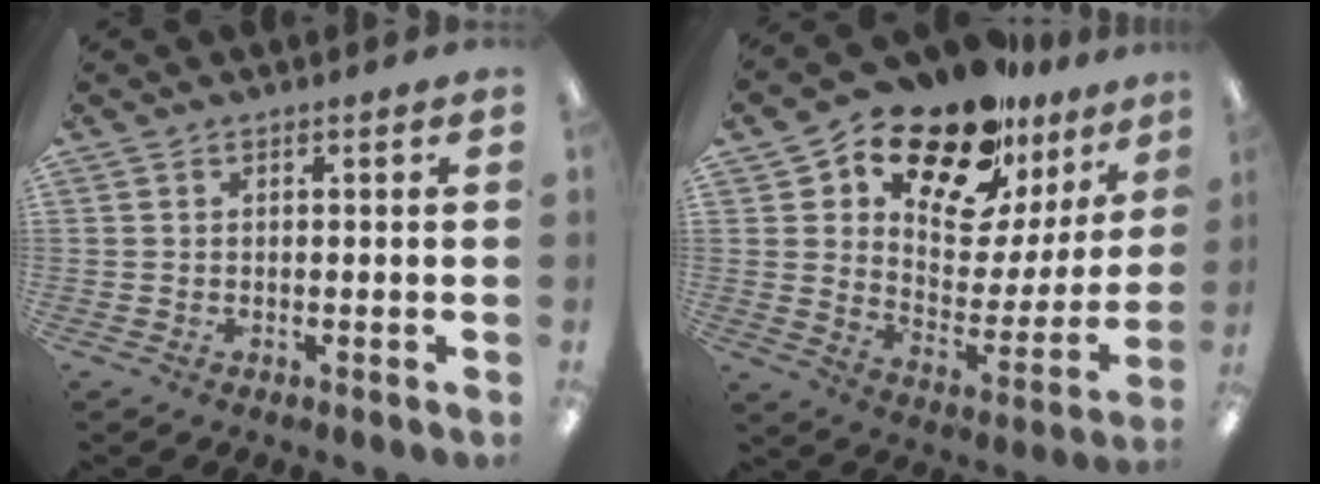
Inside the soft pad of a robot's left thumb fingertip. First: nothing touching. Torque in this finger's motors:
{"motor_torque": [1.58, 1.66, 1.38, -1.39, 0.25]}